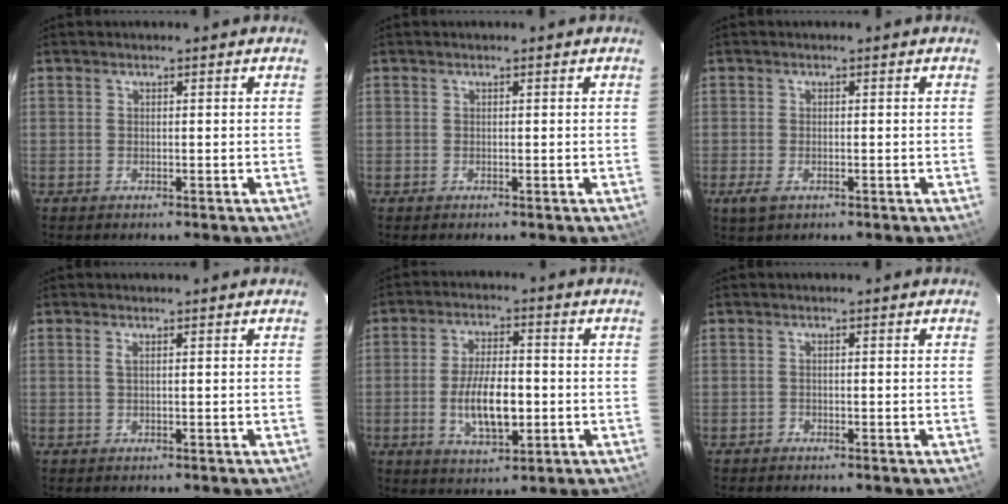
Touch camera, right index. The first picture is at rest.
{"total": 0.0}
{"total": 2.9, "force": [-1.3, 1.6, 2.0], "torque": [-0.041, -0.008, -0.022]}
{"total": 0.7, "force": [0.2, -0.2, 0.7], "torque": [-0.014, 0.001, 0.002]}
{"total": 10.3, "force": [-1.9, 4.3, 9.2], "torque": [-0.178, -0.006, -0.028]}
{"total": 0.6, "force": [-0.6, 0.3, -0.1], "torque": [-0.001, 0.003, -0.011]}